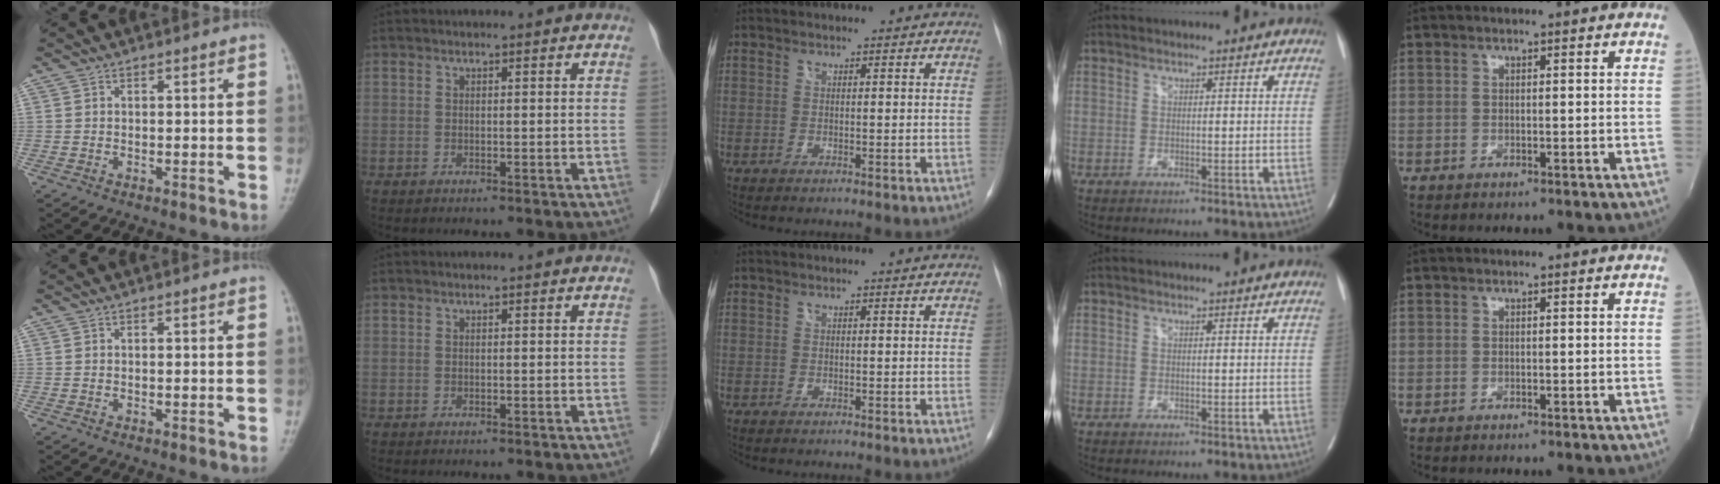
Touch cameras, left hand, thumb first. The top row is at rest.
{}